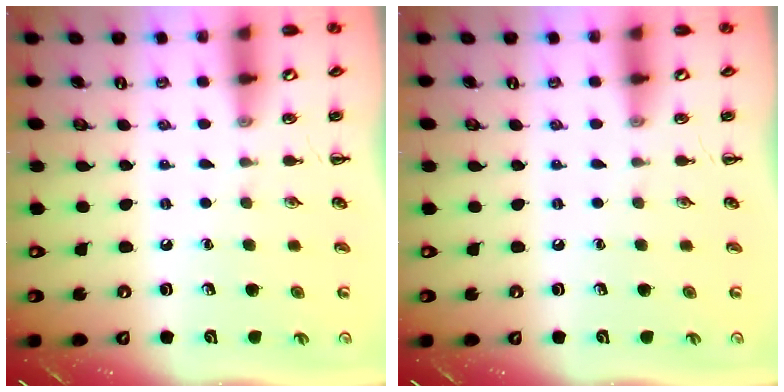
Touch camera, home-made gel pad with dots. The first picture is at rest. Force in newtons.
{"total": 0.0}